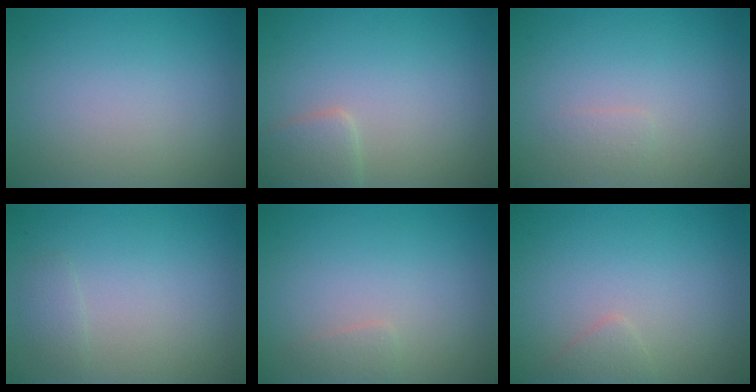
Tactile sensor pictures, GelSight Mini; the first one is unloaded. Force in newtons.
{"total": 2.1, "press": 2.0, "slide": 0.2}
{"total": 0.7, "press": 0.7, "slide": 0.1}
{"total": 0.9, "press": 0.9, "slide": 0.0}
{"total": 0.9, "press": 0.9, "slide": 0.0}
{"total": 1.1, "press": 1.1, "slide": 0.1}